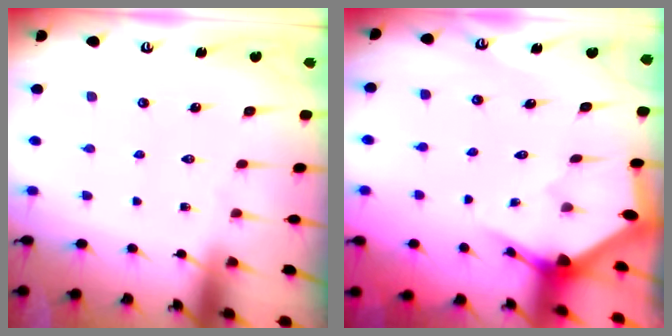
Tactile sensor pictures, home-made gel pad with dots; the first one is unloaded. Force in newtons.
{"total": 2.9, "press": 2.9, "slide": 0.2}